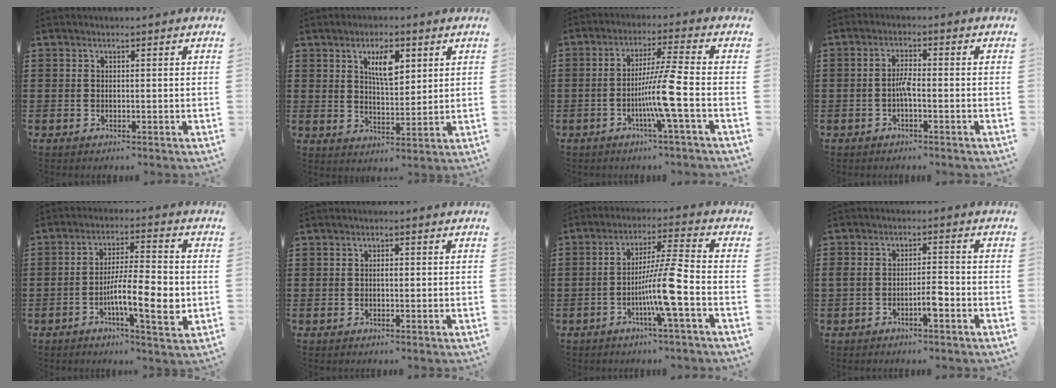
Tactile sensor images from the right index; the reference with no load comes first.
{"total": 5.8, "force": [2.7, 2.4, 4.5], "torque": [-0.081, 0.003, 0.041]}
{"total": 8.1, "force": [-2.7, -1.1, 7.5], "torque": [-0.142, -0.015, -0.057]}
{"total": 2.7, "force": [-0.9, 0.4, 2.6], "torque": [-0.056, 0.000, -0.020]}
{"total": 10.4, "force": [-2.4, 2.4, 9.8], "torque": [-0.167, -0.004, -0.043]}
{"total": 0.9, "force": [0.0, 0.3, 0.8], "torque": [-0.016, 0.000, -0.001]}
{"total": 9.0, "force": [-3.4, -0.4, 8.3], "torque": [-0.153, -0.005, -0.068]}
{"total": 3.6, "force": [-1.9, 1.0, 2.9], "torque": [-0.051, 0.007, -0.035]}